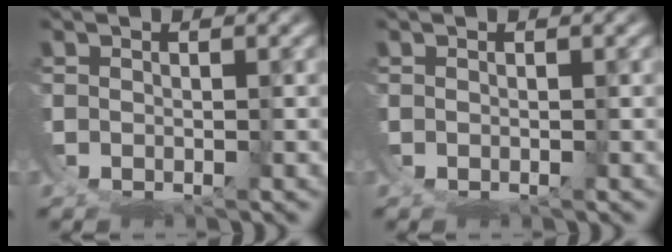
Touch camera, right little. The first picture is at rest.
{"total": 0.0}